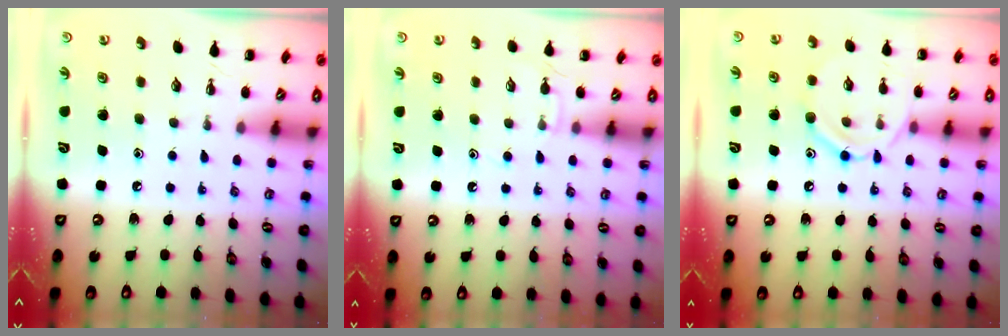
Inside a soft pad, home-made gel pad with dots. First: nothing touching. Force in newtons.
{"total": 4.1, "press": 4.0, "slide": 1.2}
{"total": 11.2, "press": 11.2, "slide": 0.8}